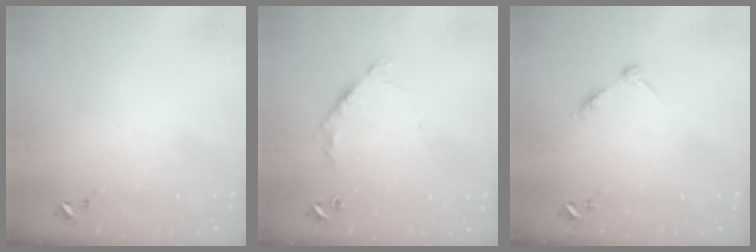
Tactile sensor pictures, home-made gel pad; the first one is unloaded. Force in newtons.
{"total": 8.1, "press": 8.1, "slide": 0.7}
{"total": 6.2, "press": 6.2, "slide": 0.7}